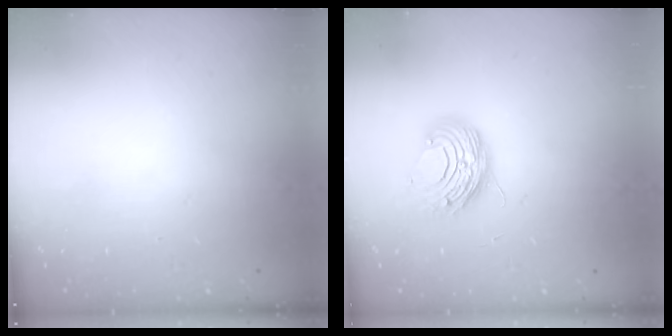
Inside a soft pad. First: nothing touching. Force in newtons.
{"total": 9.1, "press": 9.1, "slide": 0.5}